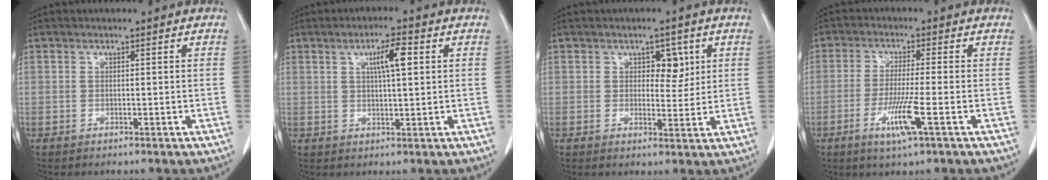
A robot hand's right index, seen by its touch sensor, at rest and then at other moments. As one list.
[{"total": 5.0, "force": [1.6, 0.6, 4.7], "torque": [-0.082, 0.004, 0.028]}, {"total": 3.8, "force": [1.5, 2.2, 2.8], "torque": [-0.031, 0.003, 0.021]}, {"total": 6.8, "force": [-2.7, -0.4, 6.2], "torque": [-0.121, -0.018, -0.051]}]